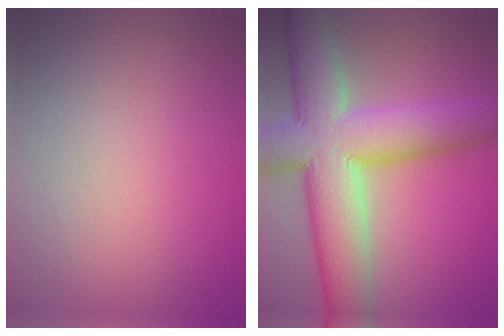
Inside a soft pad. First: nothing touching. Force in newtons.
{"total": 12.4, "press": 12.3, "slide": 1.1}